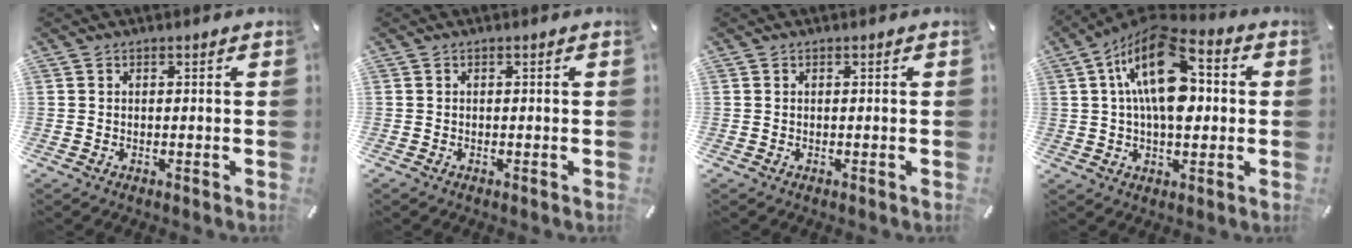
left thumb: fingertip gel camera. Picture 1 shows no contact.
{"total": 0.0}
{"total": 0.0}
{"total": 18.0, "force": [3.4, 10.0, 14.6], "torque": [-0.258, -0.010, 0.054]}